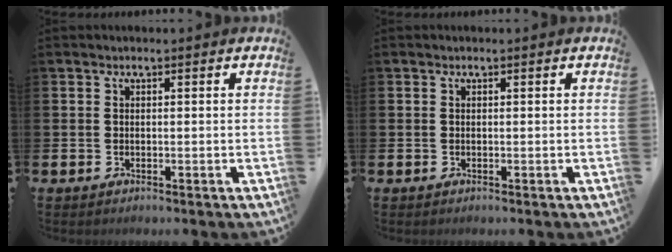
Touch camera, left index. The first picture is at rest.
{"total": 0.0}